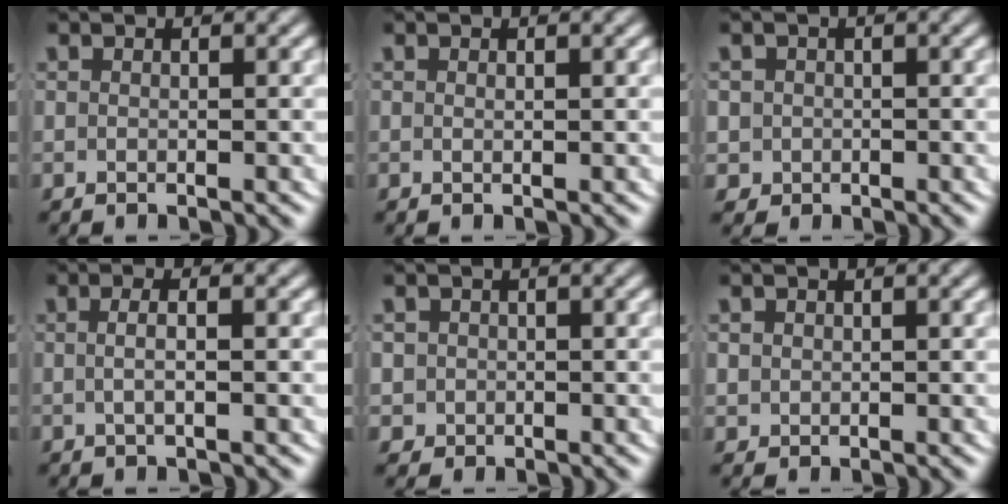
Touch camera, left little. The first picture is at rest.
{"total": 0.0}
{"total": 4.6, "force": [-0.6, 4.4, 1.1], "torque": [-0.040, -0.018, -0.009]}
{"total": 1.8, "force": [-0.3, 0.3, 1.7], "torque": [-0.030, -0.002, -0.004]}
{"total": 4.0, "force": [-0.4, 3.8, 0.9], "torque": [-0.036, -0.016, -0.005]}
{"total": 1.6, "force": [0.4, 1.4, 0.5], "torque": [-0.022, -0.007, 0.013]}